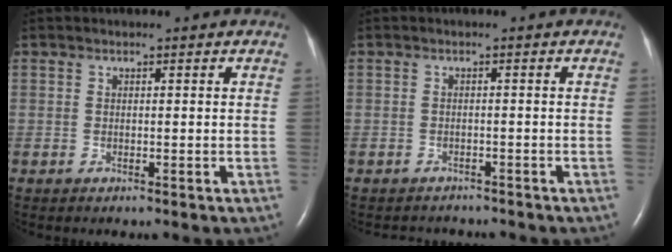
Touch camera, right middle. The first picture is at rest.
{"total": 3.4, "force": [-3.1, 1.2, 0.0], "torque": [-0.003, -0.003, -0.043]}